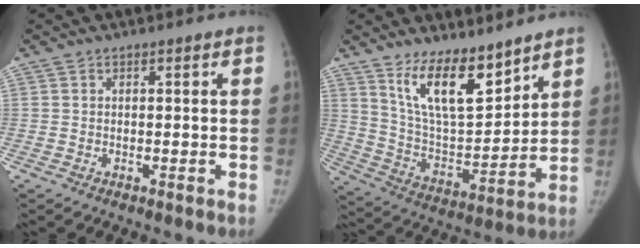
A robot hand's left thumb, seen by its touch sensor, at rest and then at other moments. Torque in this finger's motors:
{"motor_torque": [0.29, -0.32, 1.50, -1.27, 0.24]}